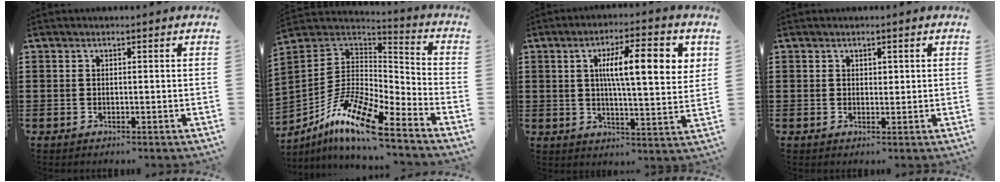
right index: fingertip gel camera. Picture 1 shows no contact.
{"total": 13.3, "force": [-9.3, 3.1, 9.0], "torque": [-0.181, 0.014, -0.183]}
{"total": 10.4, "force": [2.8, 2.6, 9.7], "torque": [-0.172, 0.004, 0.039]}
{"total": 0.9, "force": [0.5, 0.6, 0.3], "torque": [0.001, 0.000, 0.009]}